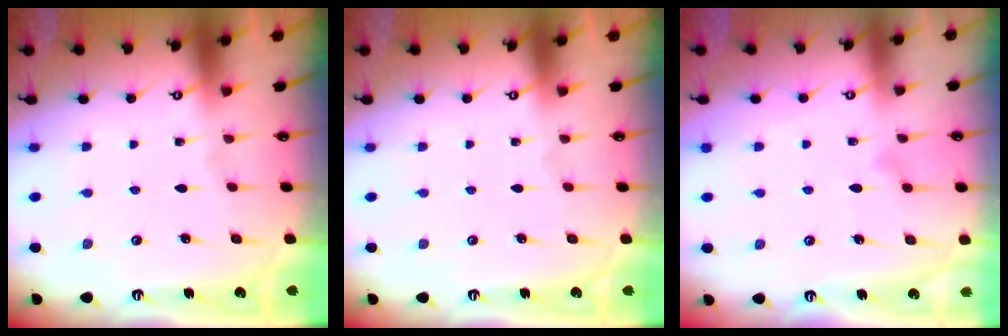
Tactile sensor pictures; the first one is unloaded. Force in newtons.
{"total": 0.0}
{"total": 6.4, "press": 6.4, "slide": 0.4}